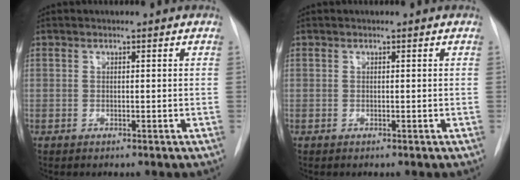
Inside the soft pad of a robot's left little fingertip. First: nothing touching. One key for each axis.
{"total": 0.0}